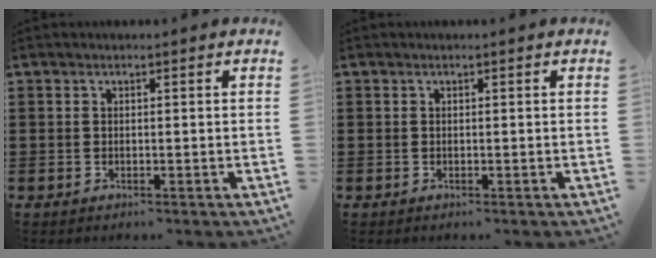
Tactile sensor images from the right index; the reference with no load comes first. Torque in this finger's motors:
{"motor_torque": [0.00, 0.00, 0.00, -0.01]}